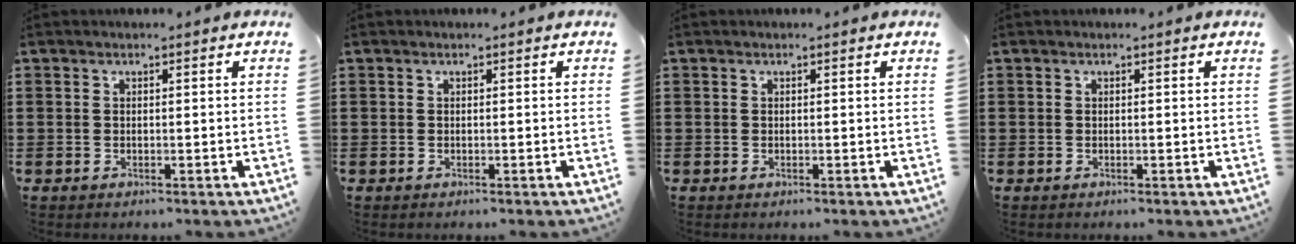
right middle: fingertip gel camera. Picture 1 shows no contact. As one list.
[{"total": 0.0}, {"total": 0.0}, {"total": 0.0}]